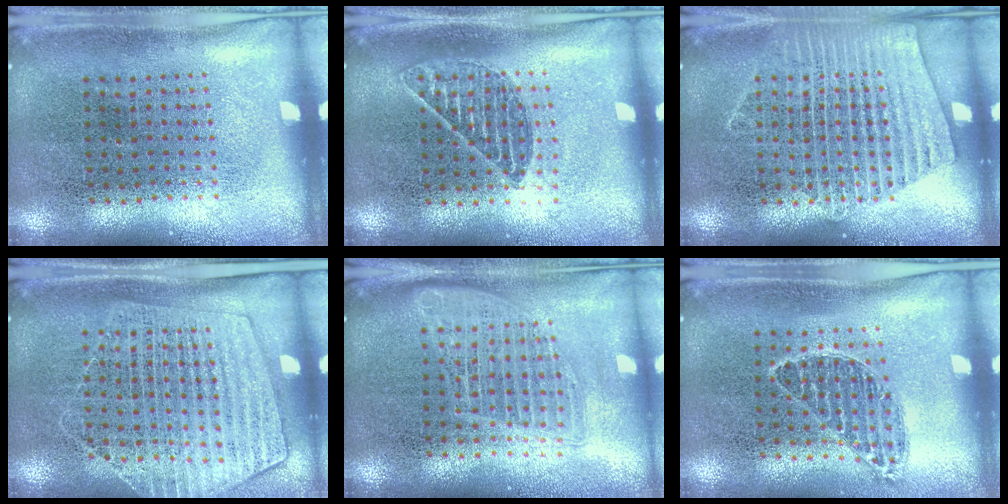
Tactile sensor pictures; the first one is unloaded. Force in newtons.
{"total": 1.1, "press": 1.1, "slide": 0.5}
{"total": 2.9, "press": 2.9, "slide": 0.3}
{"total": 1.4, "press": 1.4, "slide": 0.2}
{"total": 1.6, "press": 1.4, "slide": 0.8}
{"total": 0.8, "press": 0.7, "slide": 0.3}